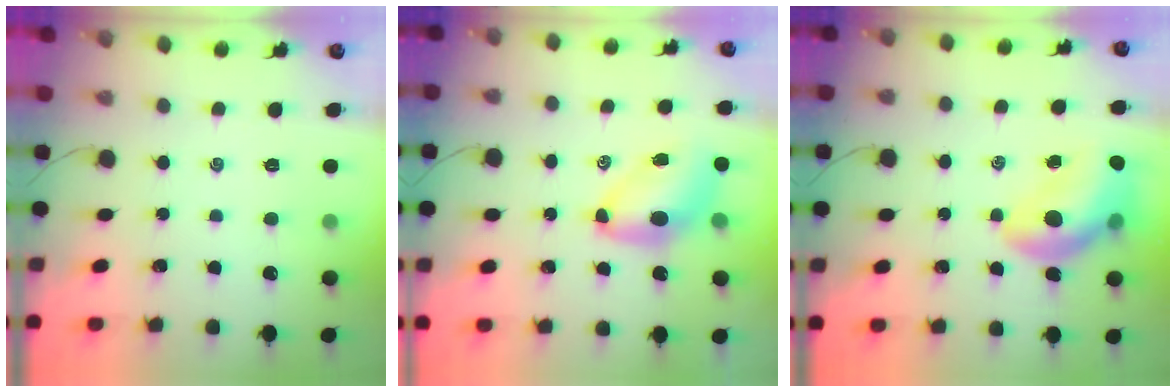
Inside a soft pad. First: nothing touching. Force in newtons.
{"total": 7.7, "press": 7.5, "slide": 1.8}
{"total": 14.6, "press": 13.9, "slide": 4.4}